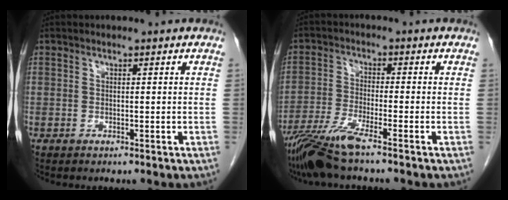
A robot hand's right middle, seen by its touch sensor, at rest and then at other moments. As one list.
[{"total": 7.5, "force": [-5.7, -0.3, 4.8], "torque": [-0.100, -0.026, -0.112]}]